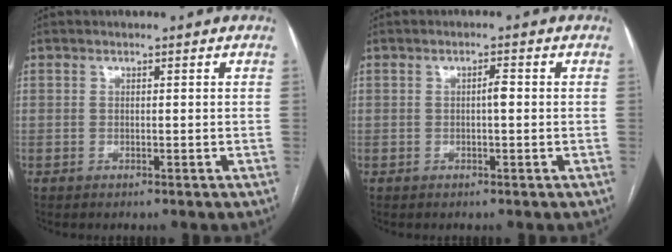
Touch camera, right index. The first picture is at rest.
{"total": 1.4, "force": [-0.1, 0.3, 1.4], "torque": [-0.021, 0.004, -0.001]}